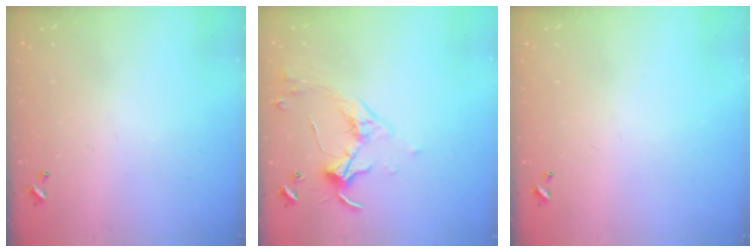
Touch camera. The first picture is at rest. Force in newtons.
{"total": 3.3, "press": 3.2, "slide": 0.7}
{"total": 0.0}